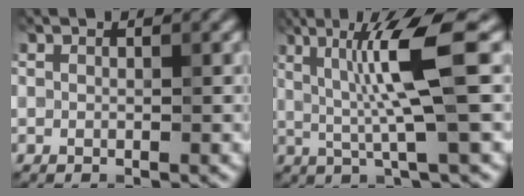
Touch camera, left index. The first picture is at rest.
{"total": 6.9, "force": [1.2, 0.3, 6.8], "torque": [-0.135, 0.008, 0.024]}